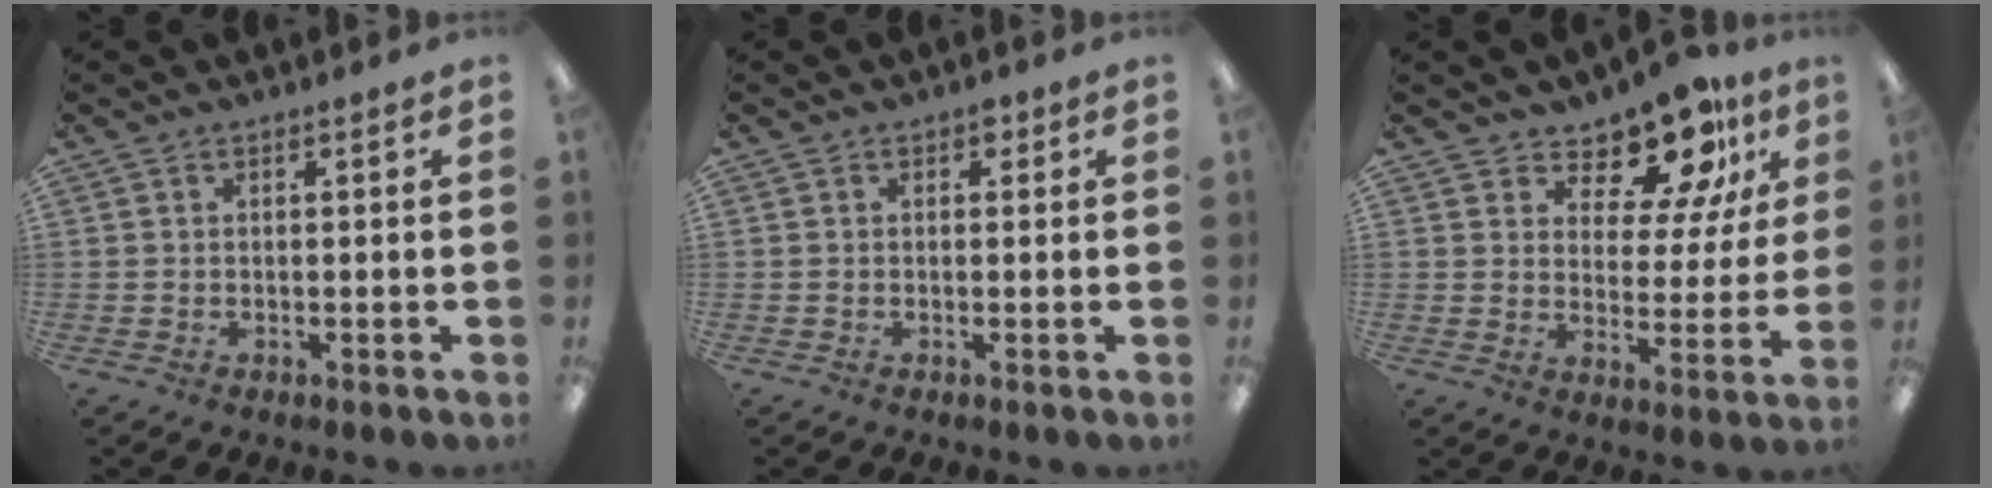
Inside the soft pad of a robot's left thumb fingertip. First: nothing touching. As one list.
[{"total": 1.1, "force": [0.5, 0.8, 0.7], "torque": [-0.005, 0.001, 0.007]}, {"total": 12.2, "force": [10.0, 4.9, 5.0], "torque": [-0.084, -0.071, 0.180]}]